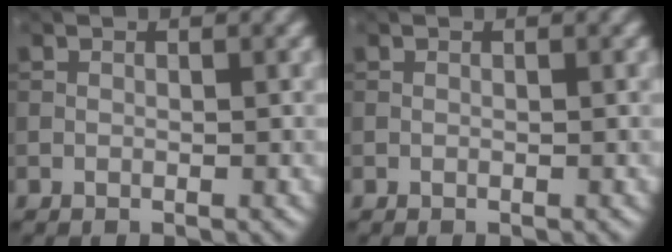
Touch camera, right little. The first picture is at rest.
{"total": 0.0}